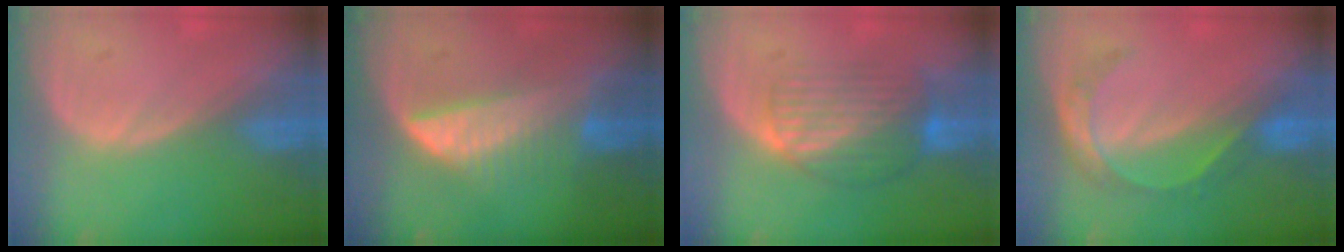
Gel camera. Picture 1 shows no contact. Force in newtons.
{"total": 6.3, "press": 6.3, "slide": 0.4}
{"total": 7.6, "press": 6.9, "slide": 3.2}
{"total": 5.7, "press": 4.9, "slide": 2.9}